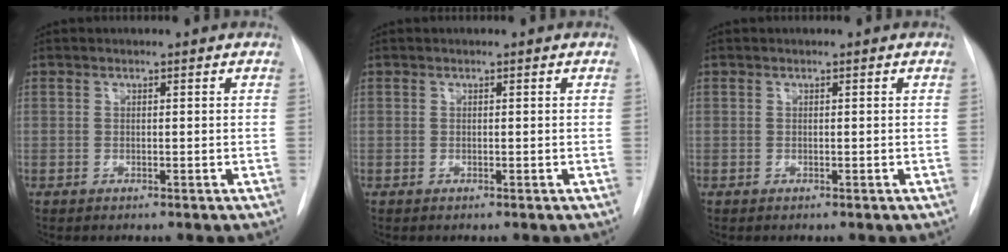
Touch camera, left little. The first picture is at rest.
{"total": 0.0}
{"total": 0.0}